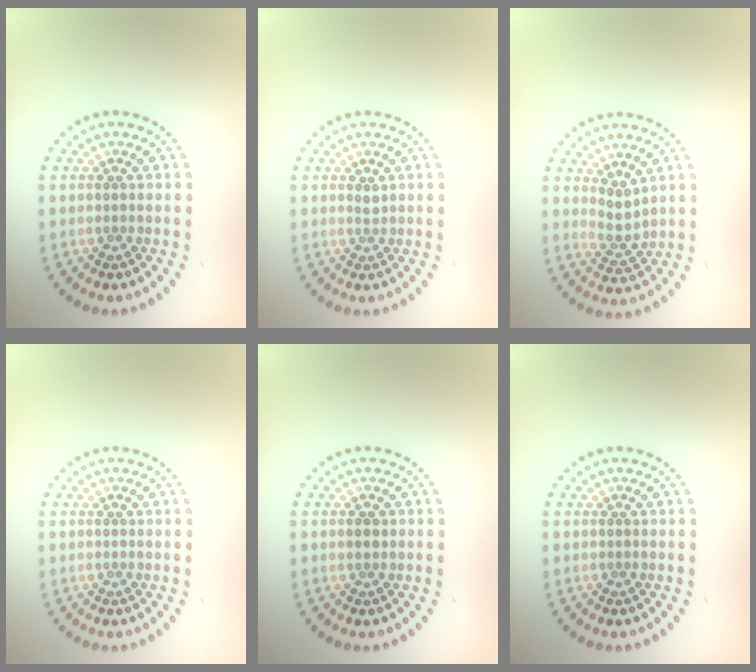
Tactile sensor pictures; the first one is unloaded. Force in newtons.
{"total": 0.7, "press": 0.4, "slide": 0.5}
{"total": 2.1, "press": 1.7, "slide": 1.3}
{"total": 0.0}
{"total": 0.9, "press": 0.8, "slide": 0.3}
{"total": 0.0}